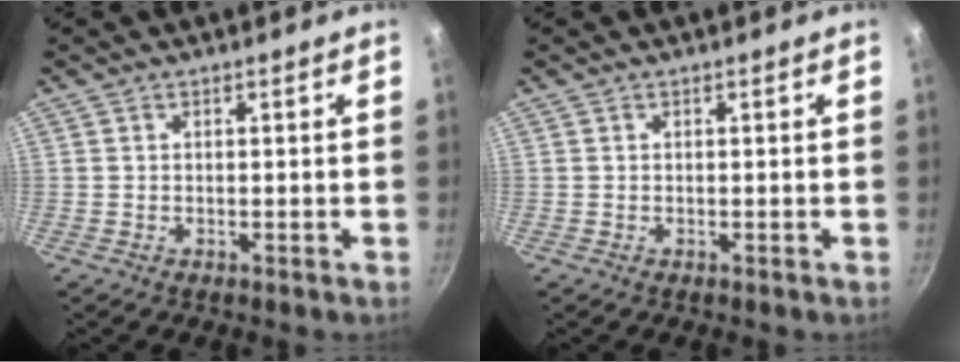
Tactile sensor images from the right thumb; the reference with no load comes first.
{"total": 0.0}